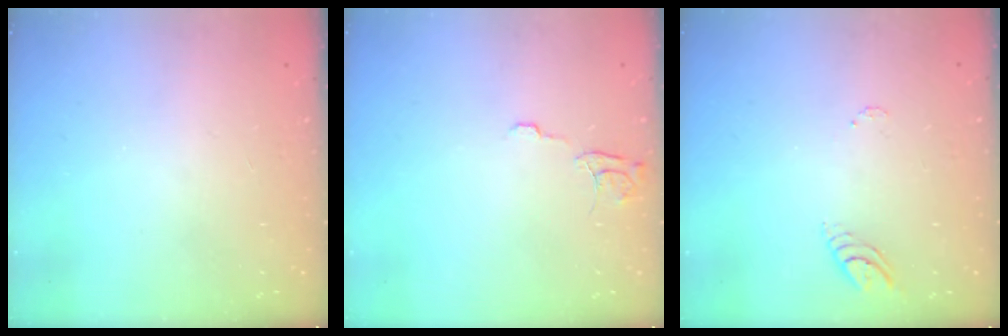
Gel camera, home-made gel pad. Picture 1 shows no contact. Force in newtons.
{"total": 5.2, "press": 5.1, "slide": 0.5}
{"total": 3.4, "press": 3.4, "slide": 0.4}